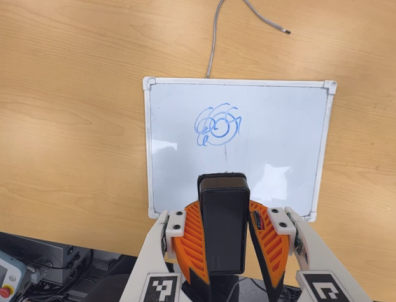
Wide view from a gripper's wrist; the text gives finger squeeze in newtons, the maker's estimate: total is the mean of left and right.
{"total": 8.6, "left": 7.6, "right": 9.6}